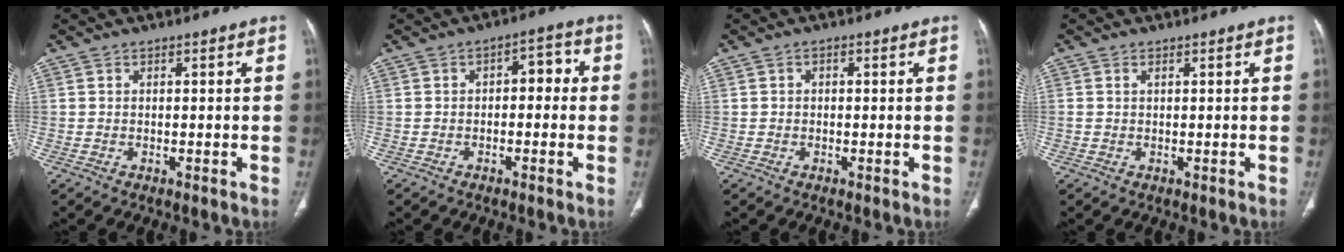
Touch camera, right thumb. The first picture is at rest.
{"total": 4.8, "force": [-0.1, 2.8, 3.8], "torque": [-0.031, 0.023, -0.012]}
{"total": 0.7, "force": [0.1, 0.6, 0.5], "torque": [-0.004, 0.003, -0.002]}
{"total": 0.8, "force": [0.3, 0.4, 0.6], "torque": [-0.018, 0.007, 0.010]}